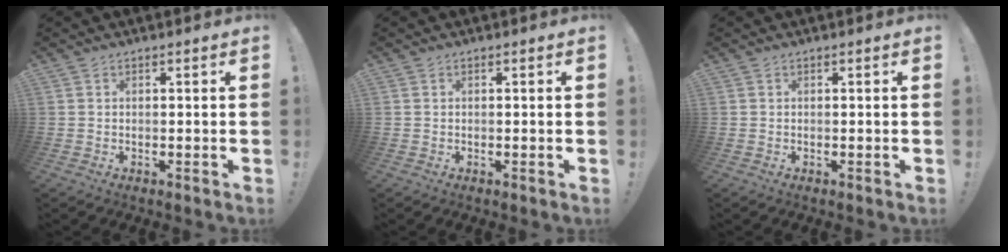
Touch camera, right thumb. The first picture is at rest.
{"total": 0.0}
{"total": 0.0}